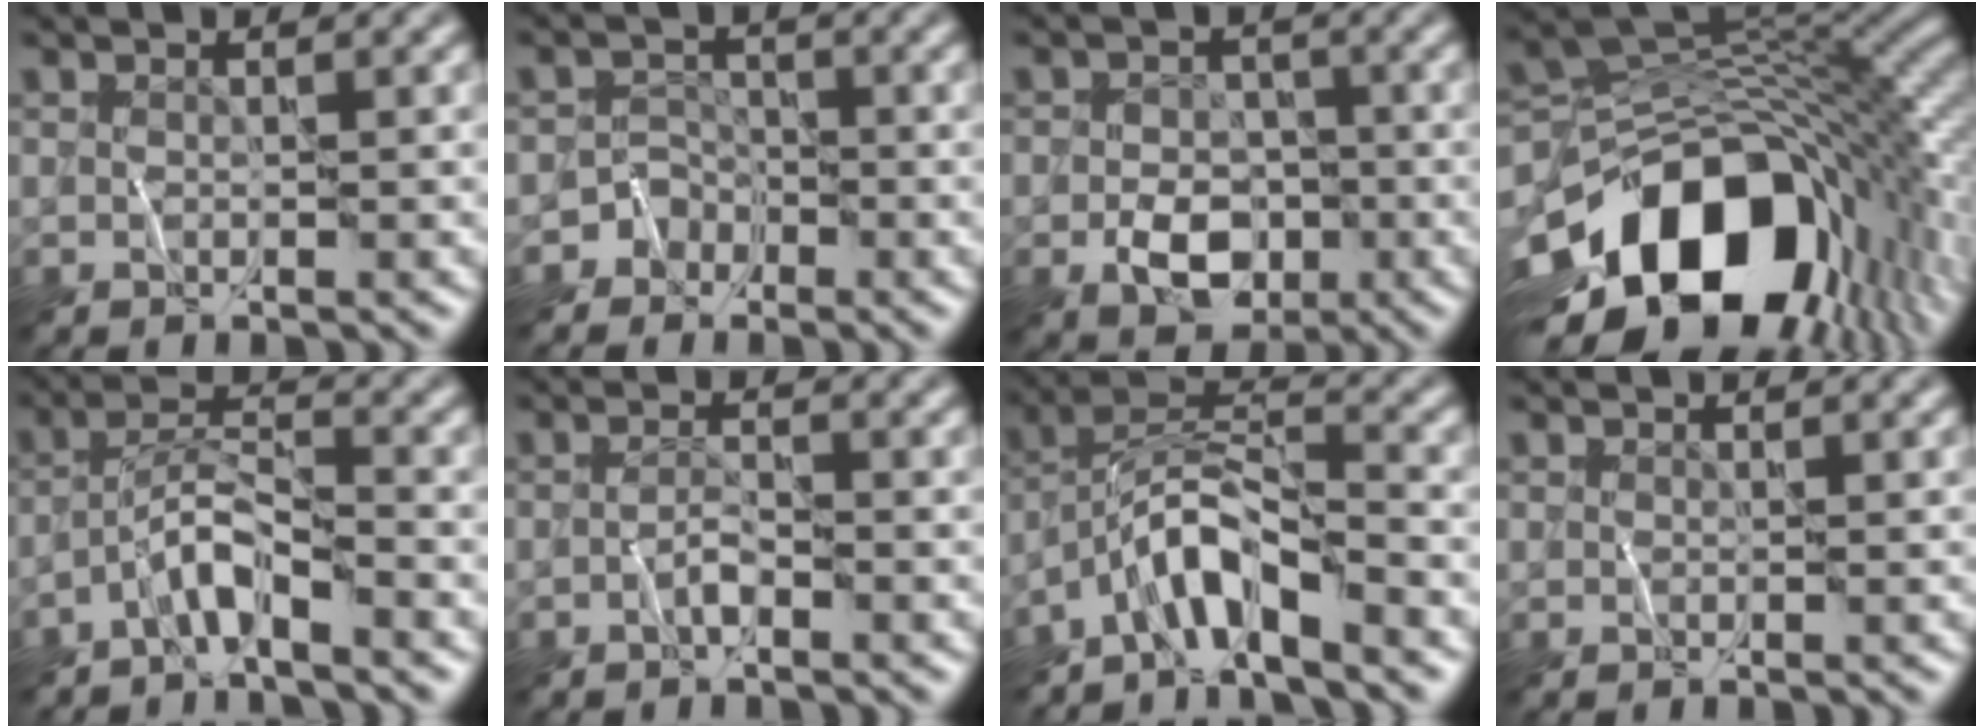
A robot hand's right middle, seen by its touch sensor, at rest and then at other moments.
{"total": 2.3, "force": [-1.5, 1.7, -0.4], "torque": [0.033, 0.017, -0.033]}
{"total": 4.5, "force": [-1.7, 3.1, 2.8], "torque": [-0.039, -0.004, -0.033]}
{"total": 16.8, "force": [-7.0, 10.5, 11.0], "torque": [-0.195, -0.013, -0.113]}
{"total": 3.5, "force": [-2.6, 0.5, 2.2], "torque": [-0.041, 0.013, -0.060]}
{"total": 1.1, "force": [-0.7, 0.1, 0.9], "torque": [-0.016, 0.005, -0.017]}
{"total": 5.3, "force": [-3.8, 1.2, 3.5], "torque": [-0.061, 0.011, -0.081]}
{"total": 0.0}